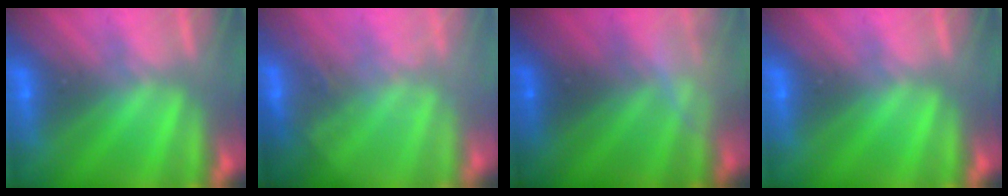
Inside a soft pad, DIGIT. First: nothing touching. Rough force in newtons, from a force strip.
{"total": 2.7}
{"total": 2.4}
{"total": 0.0}